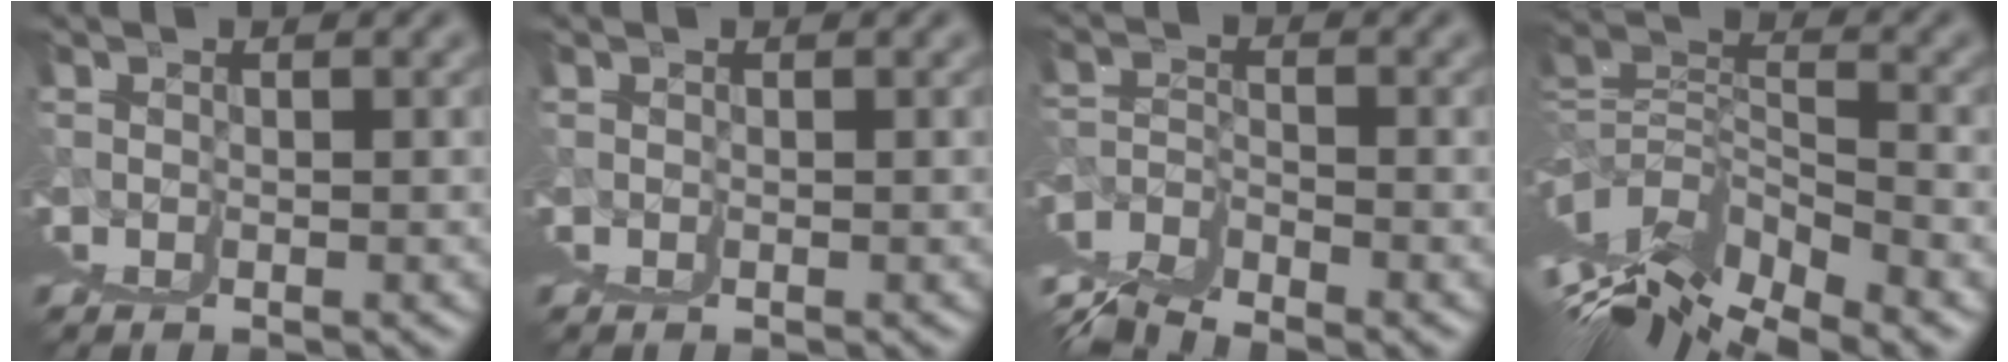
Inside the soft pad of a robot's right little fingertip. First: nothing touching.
{"total": 0.0}
{"total": 3.7, "force": [1.2, -2.9, 1.9], "torque": [-0.015, 0.012, 0.027]}
{"total": 8.0, "force": [1.7, 0.7, 7.7], "torque": [-0.094, 0.026, 0.030]}